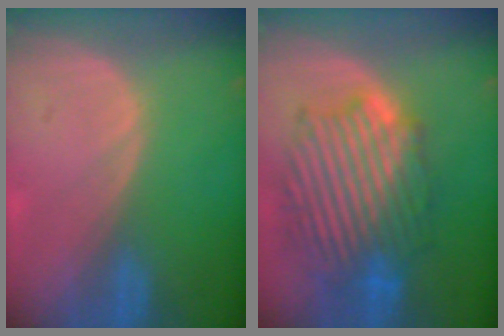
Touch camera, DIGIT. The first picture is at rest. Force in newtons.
{"total": 11.7, "press": 11.7, "slide": 0.8}